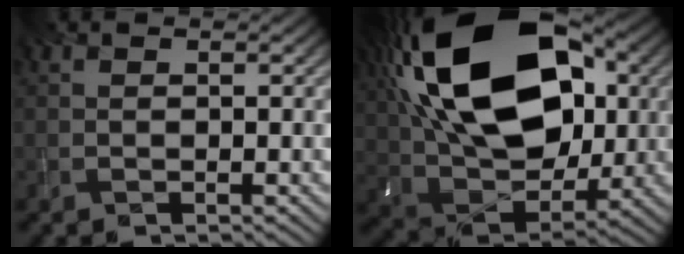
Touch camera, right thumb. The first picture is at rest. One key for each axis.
{"total": 21.4, "fx": 6.7, "fy": 13.4, "fz": 15.4, "tx": -0.318, "ty": 0.046, "tz": 0.106}